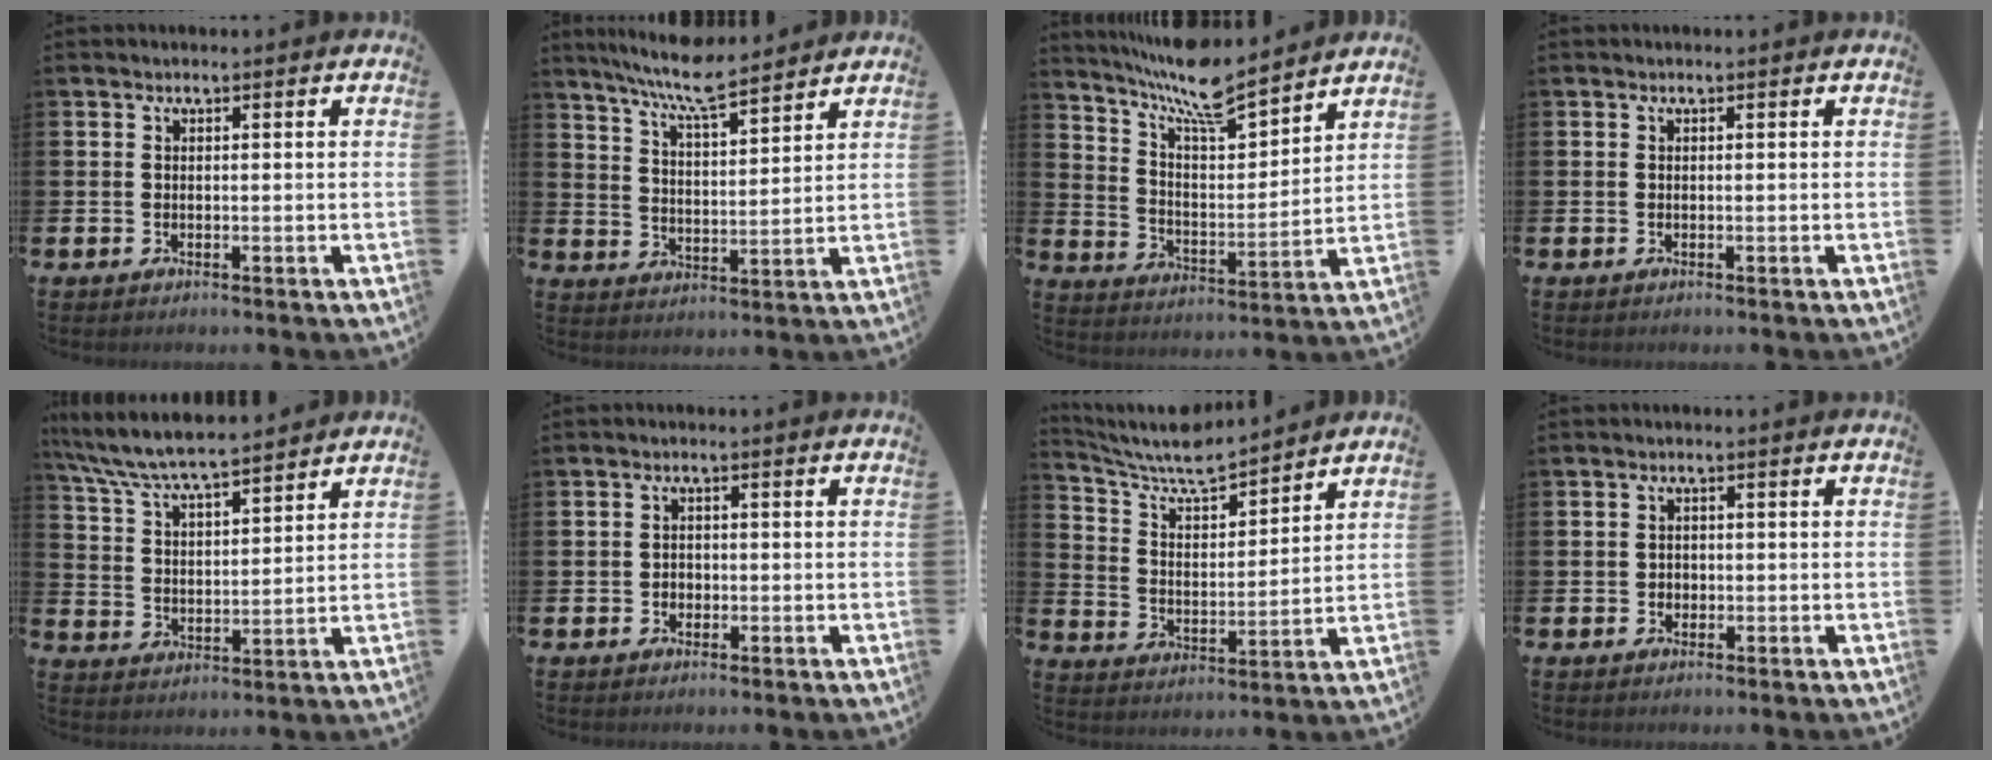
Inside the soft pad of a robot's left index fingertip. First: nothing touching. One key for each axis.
{"total": 8.2, "fx": 7.5, "fy": 0.7, "fz": 3.1, "tx": -0.087, "ty": -0.036, "tz": 0.135}
{"total": 9.5, "fx": 8.7, "fy": 1.4, "fz": 3.5, "tx": -0.096, "ty": -0.058, "tz": 0.153}
{"total": 0.0}
{"total": 7.2, "fx": 6.9, "fy": 0.6, "fz": 2.0, "tx": -0.066, "ty": -0.042, "tz": 0.122}
{"total": 1.3, "fx": -0.3, "fy": 1.2, "fz": 0.5, "tx": 0.000, "ty": 0.002, "tz": -0.011}
{"total": 7.7, "fx": 7.3, "fy": 1.1, "fz": 2.3, "tx": -0.078, "ty": -0.050, "tz": 0.128}
{"total": 1.1, "fx": -0.1, "fy": 1.1, "fz": 0.3, "tx": 0.002, "ty": 0.003, "tz": -0.007}